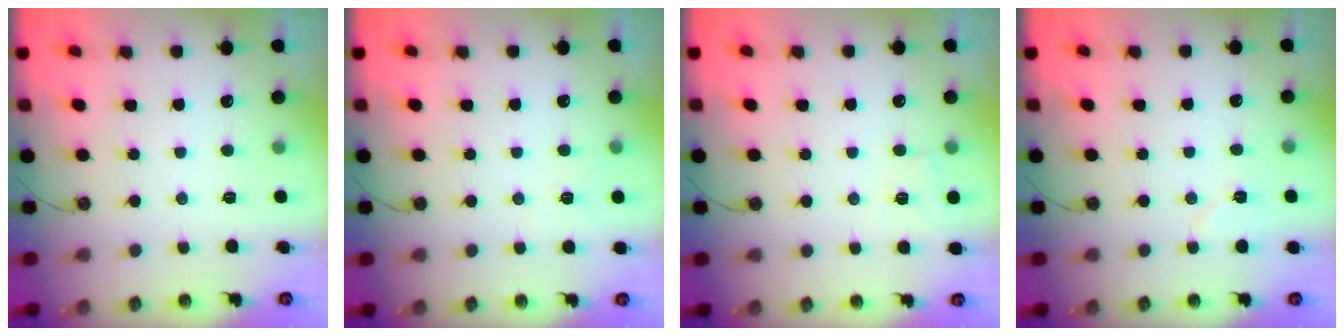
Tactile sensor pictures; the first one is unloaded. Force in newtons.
{"total": 3.5, "press": 3.0, "slide": 1.9}
{"total": 5.1, "press": 4.5, "slide": 2.3}
{"total": 6.0, "press": 5.7, "slide": 1.8}